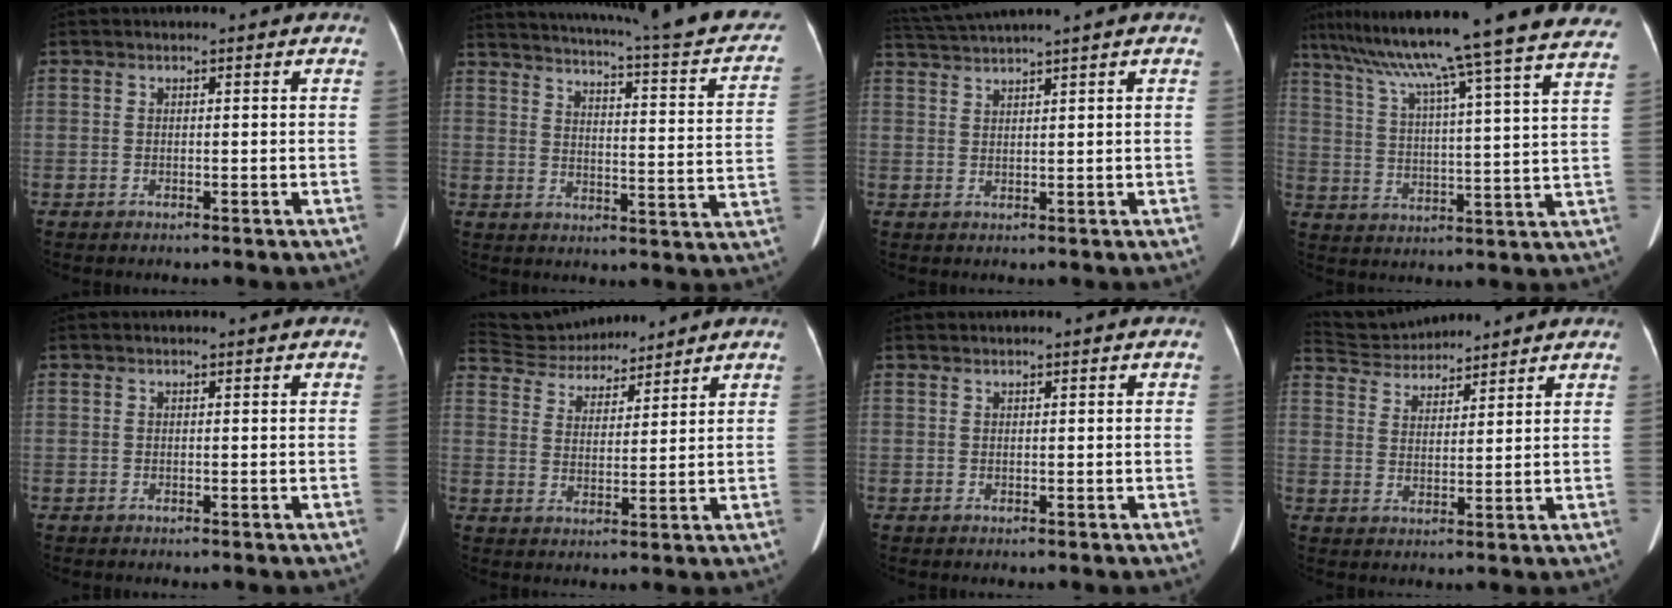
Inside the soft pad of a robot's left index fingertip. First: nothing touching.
{"total": 25.5, "force": [21.8, 2.5, 13.0], "torque": [-0.188, -0.038, 0.257]}
{"total": 4.6, "force": [3.9, -1.7, 1.7], "torque": [-0.039, 0.012, 0.082]}
{"total": 29.4, "force": [25.4, -1.6, 14.8], "torque": [-0.253, -0.033, 0.342]}
{"total": 0.0}
{"total": 11.5, "force": [10.9, 2.6, 2.5], "torque": [-0.047, 0.027, 0.192]}
{"total": 0.0}
{"total": 9.5, "force": [9.1, 2.3, 1.8], "torque": [-0.036, 0.035, 0.158]}